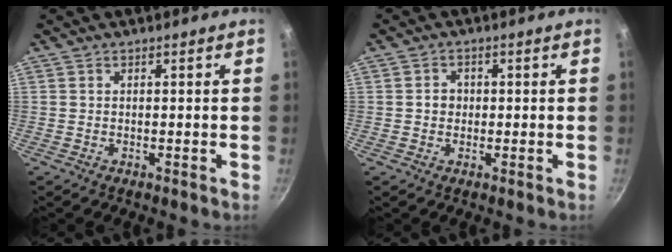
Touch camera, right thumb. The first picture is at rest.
{"total": 2.4, "force": [-0.1, 2.1, 1.0], "torque": [-0.002, 0.007, -0.004]}